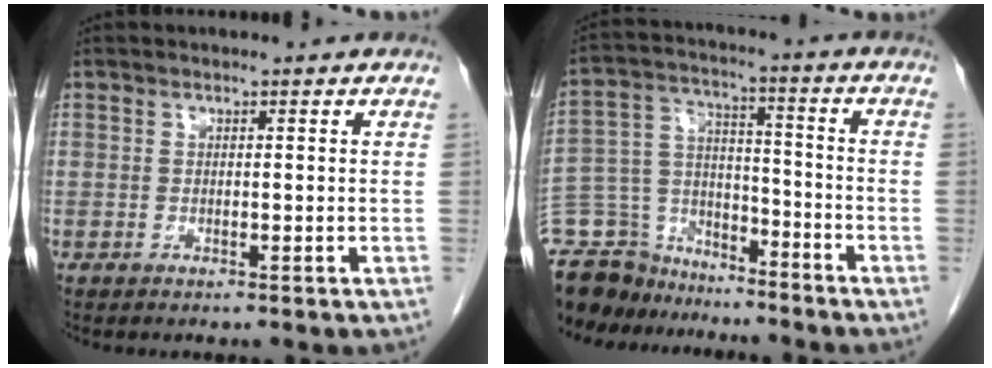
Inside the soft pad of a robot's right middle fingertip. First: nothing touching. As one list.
[{"total": 14.7, "force": [-13.2, 6.3, 1.6], "torque": [-0.052, 0.050, -0.227]}]